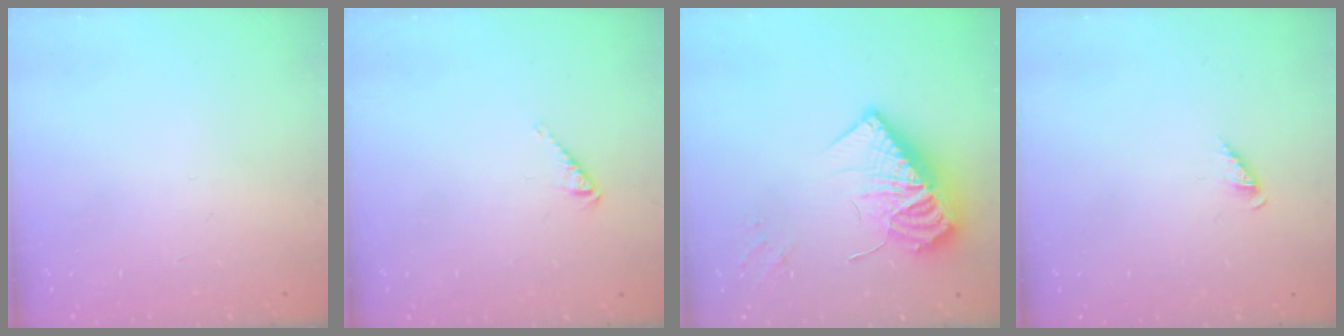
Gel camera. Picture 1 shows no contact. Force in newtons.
{"total": 3.4, "press": 3.4, "slide": 0.3}
{"total": 14.4, "press": 14.4, "slide": 1.1}
{"total": 2.1, "press": 2.1, "slide": 0.4}